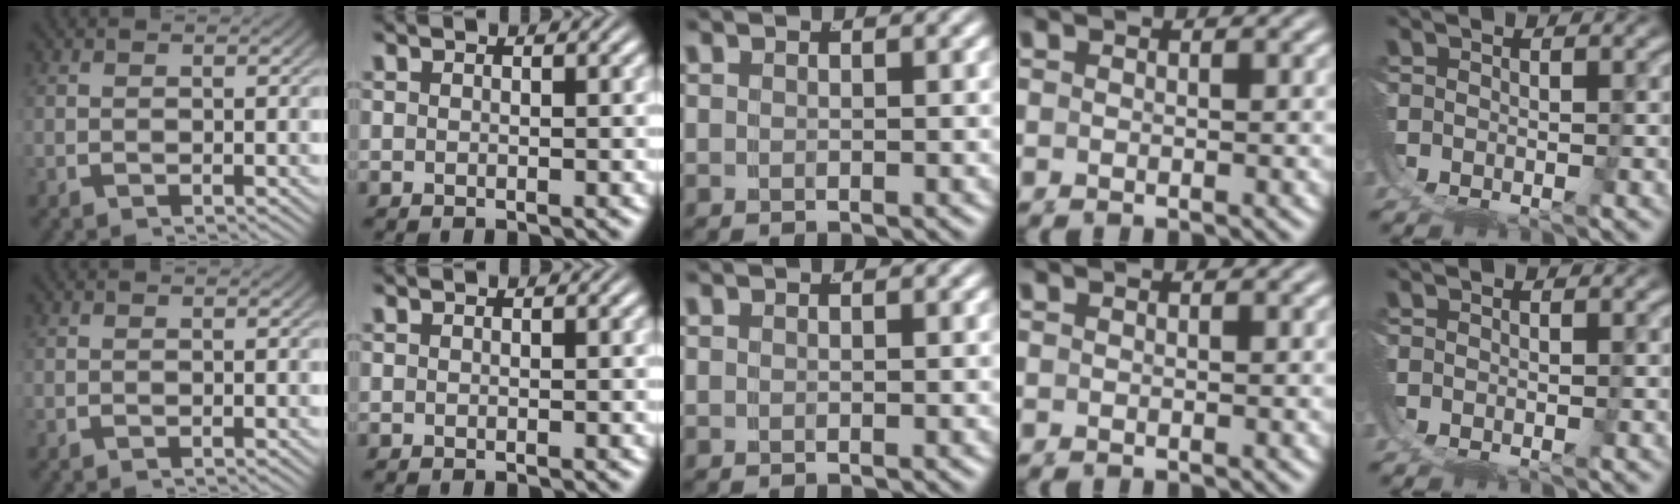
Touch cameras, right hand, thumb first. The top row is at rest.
{}